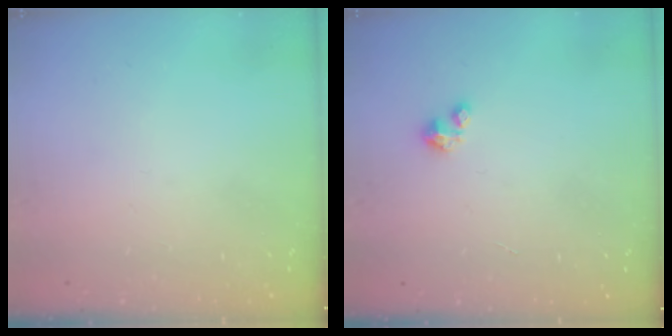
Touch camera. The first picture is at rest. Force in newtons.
{"total": 0.9, "press": 0.9, "slide": 0.2}